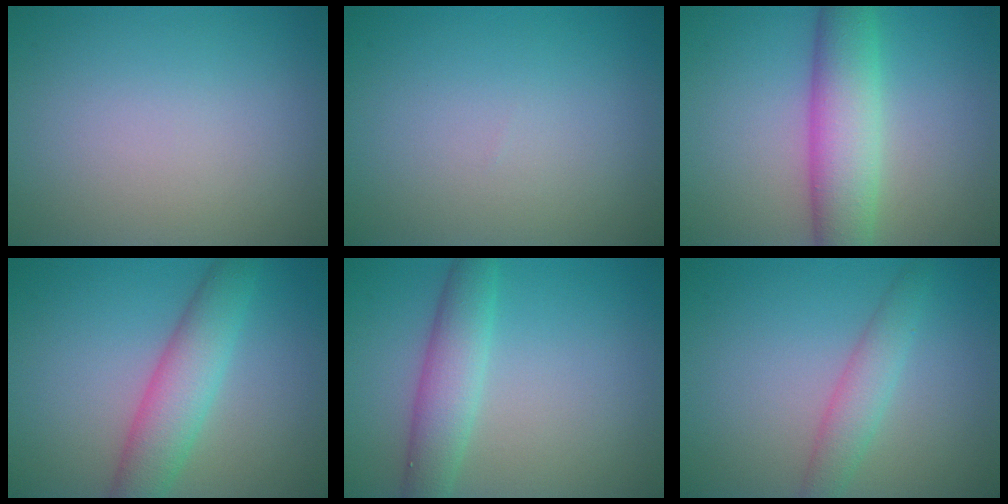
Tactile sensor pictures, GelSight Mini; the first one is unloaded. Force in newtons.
{"total": 0.0}
{"total": 6.5, "press": 6.5, "slide": 0.2}
{"total": 5.1, "press": 5.0, "slide": 0.2}
{"total": 4.0, "press": 4.0, "slide": 0.1}
{"total": 2.7, "press": 2.7, "slide": 0.0}